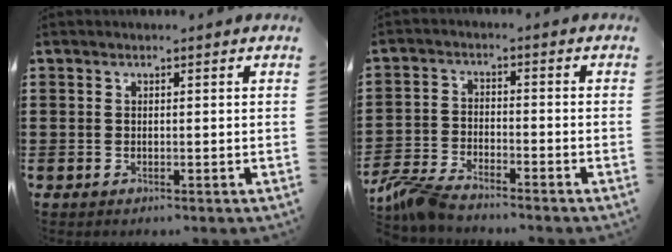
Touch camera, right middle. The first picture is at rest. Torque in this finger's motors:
{"motor_torque": [1.60, -0.54, 0.69, 0.21]}